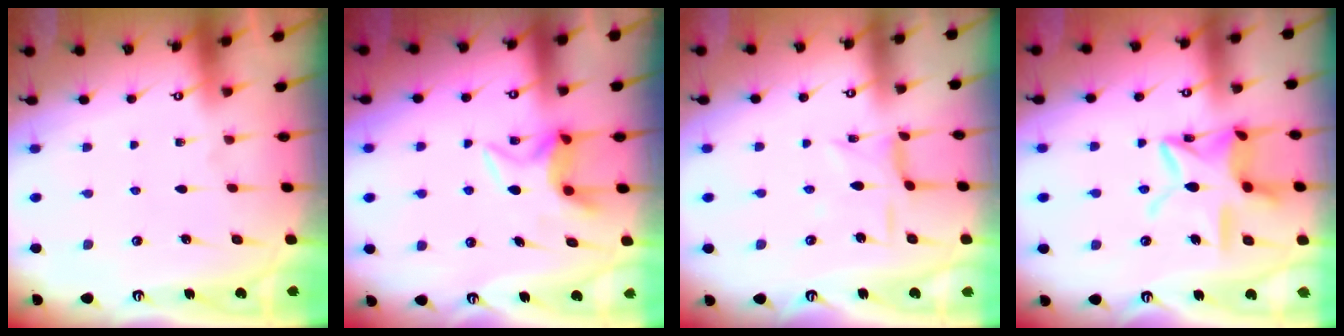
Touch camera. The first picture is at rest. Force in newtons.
{"total": 6.8, "press": 6.8, "slide": 0.2}
{"total": 4.2, "press": 4.2, "slide": 0.2}
{"total": 15.9, "press": 15.9, "slide": 1.3}